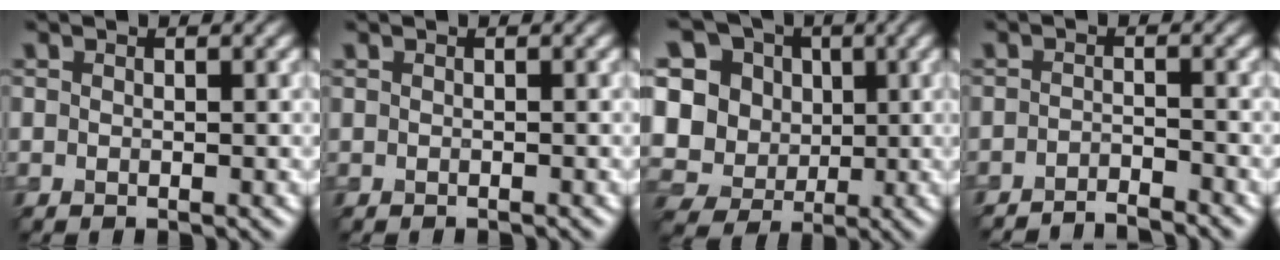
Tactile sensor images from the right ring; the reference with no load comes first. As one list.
[{"total": 0.6, "force": [-0.5, 0.1, 0.2], "torque": [0.001, -0.002, -0.011]}, {"total": 13.6, "force": [3.2, 12.0, 5.5], "torque": [-0.168, 0.025, 0.053]}, {"total": 2.9, "force": [-2.7, 0.3, 0.9], "torque": [-0.003, -0.004, -0.050]}]